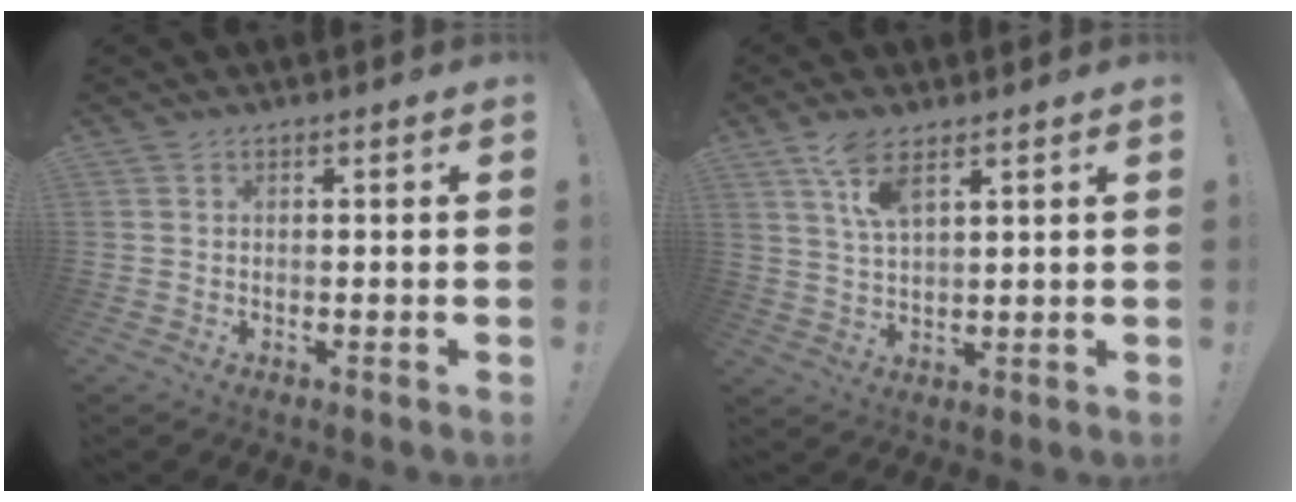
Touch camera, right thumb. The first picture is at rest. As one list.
[{"total": 7.2, "force": [4.5, 2.4, 5.1], "torque": [-0.101, -0.014, 0.082]}]